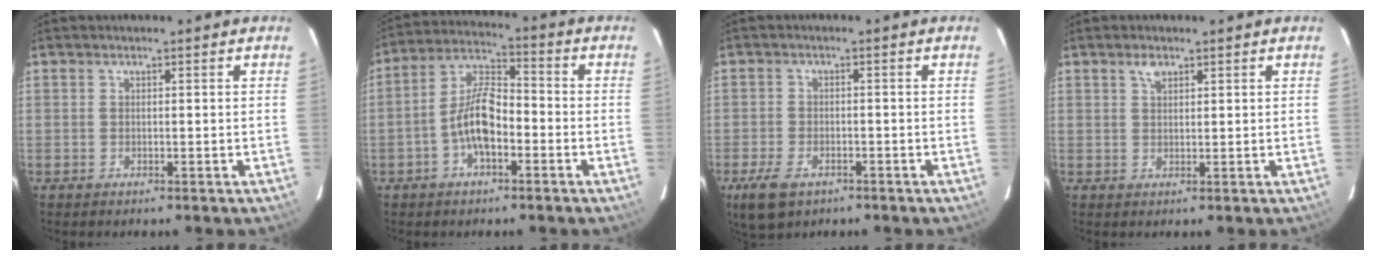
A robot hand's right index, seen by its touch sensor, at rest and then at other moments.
{"total": 9.5, "force": [-3.3, 4.0, 7.9], "torque": [-0.166, 0.018, -0.061]}
{"total": 6.9, "force": [-4.0, 3.9, 4.0], "torque": [-0.102, -0.014, -0.071]}
{"total": 1.9, "force": [1.2, 1.0, 1.1], "torque": [-0.020, 0.006, 0.022]}